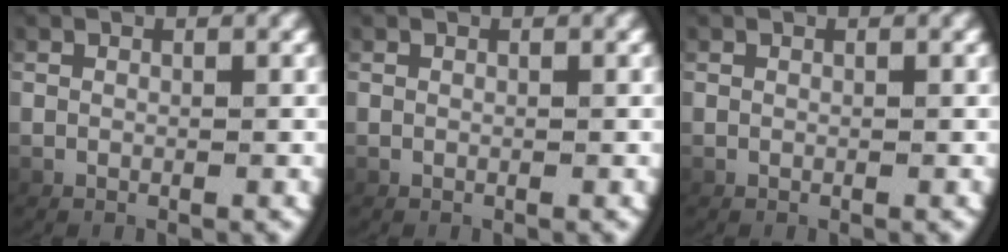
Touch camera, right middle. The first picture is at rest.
{"total": 0.0}
{"total": 0.0}